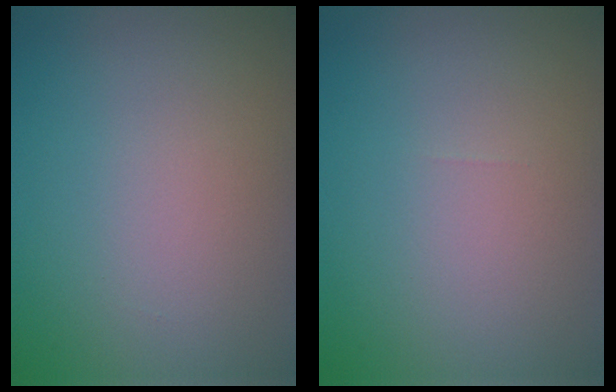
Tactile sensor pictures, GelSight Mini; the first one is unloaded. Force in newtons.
{"total": 0.0}